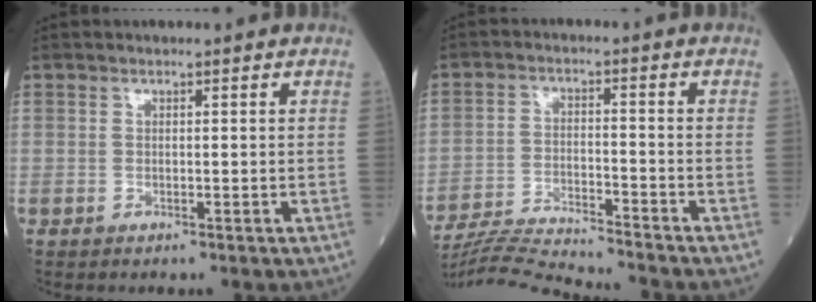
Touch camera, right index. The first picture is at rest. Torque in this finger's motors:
{"motor_torque": [-0.32, -0.32, 0.07, 0.01]}